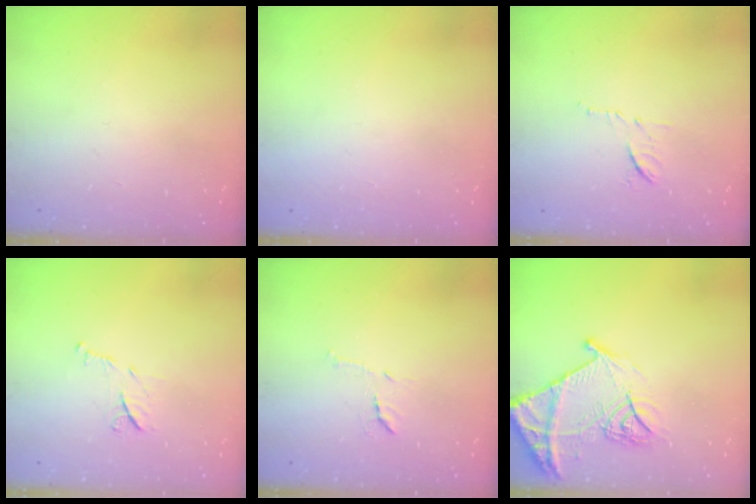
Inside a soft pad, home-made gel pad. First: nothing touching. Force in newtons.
{"total": 1.6, "press": 1.5, "slide": 0.1}
{"total": 7.8, "press": 7.8, "slide": 0.3}
{"total": 7.5, "press": 7.4, "slide": 0.3}
{"total": 9.1, "press": 9.1, "slide": 0.4}
{"total": 15.9, "press": 15.8, "slide": 1.6}